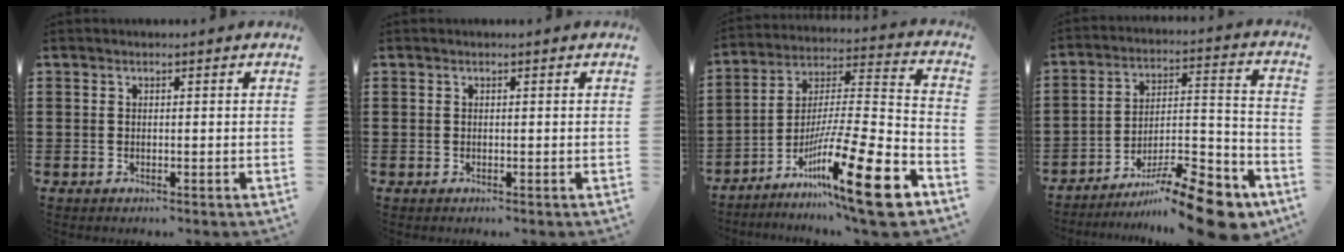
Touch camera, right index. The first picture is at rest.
{"total": 0.0}
{"total": 18.3, "force": [-11.0, 1.7, 14.6], "torque": [-0.236, 0.028, -0.188]}
{"total": 13.9, "force": [-10.8, 2.8, 8.2], "torque": [-0.112, 0.047, -0.192]}